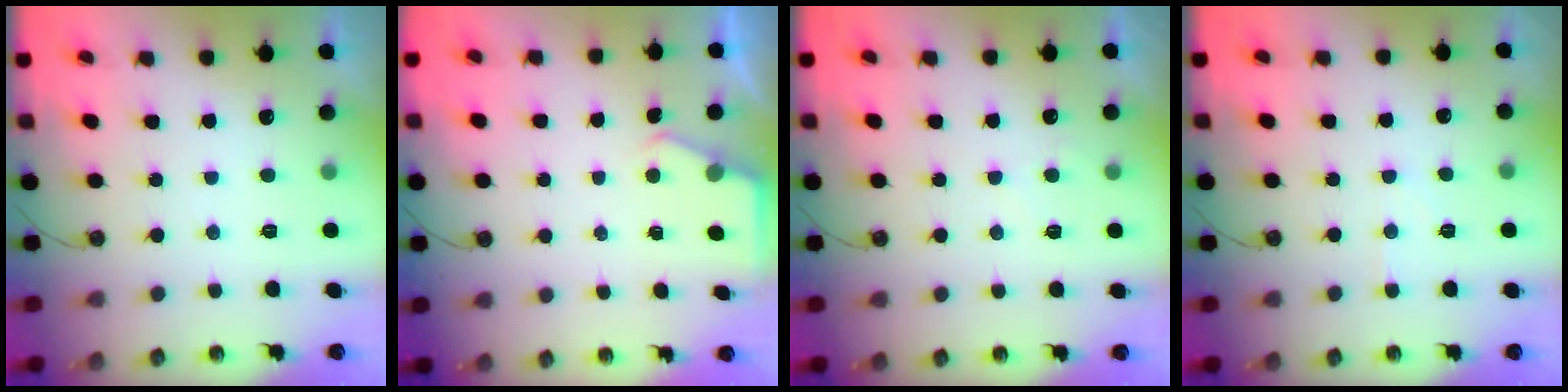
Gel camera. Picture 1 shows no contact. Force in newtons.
{"total": 2.3, "press": 2.3, "slide": 0.3}
{"total": 4.0, "press": 4.0, "slide": 0.5}
{"total": 3.7, "press": 3.6, "slide": 0.5}